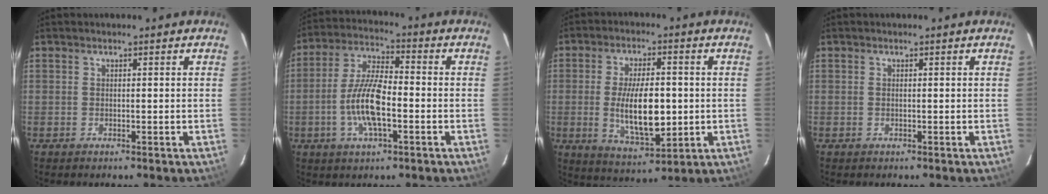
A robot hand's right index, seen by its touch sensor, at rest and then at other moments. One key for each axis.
{"total": 10.9, "fx": -3.0, "fy": 3.6, "fz": 9.9, "tx": -0.202, "ty": 0.003, "tz": -0.058}
{"total": 12.6, "fx": -1.1, "fy": 4.9, "fz": 11.6, "tx": -0.215, "ty": -0.014, "tz": -0.009}
{"total": 0.0}